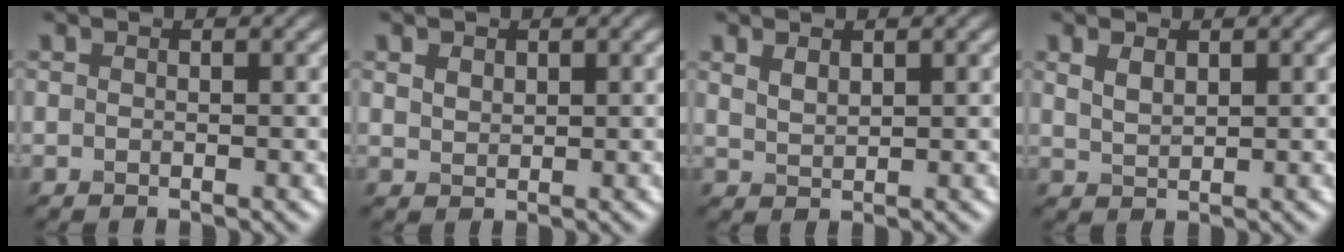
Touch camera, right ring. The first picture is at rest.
{"total": 1.4, "force": [0.8, 0.9, 0.6], "torque": [-0.013, 0.001, 0.018]}
{"total": 1.5, "force": [1.0, 0.7, 0.9], "torque": [-0.022, -0.001, 0.026]}
{"total": 1.8, "force": [1.0, 0.9, 1.2], "torque": [-0.028, 0.000, 0.026]}